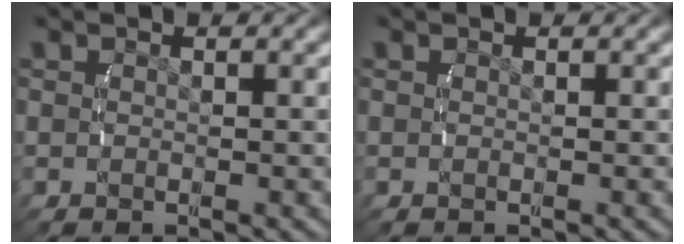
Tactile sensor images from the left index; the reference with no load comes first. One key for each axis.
{"total": 0.0}